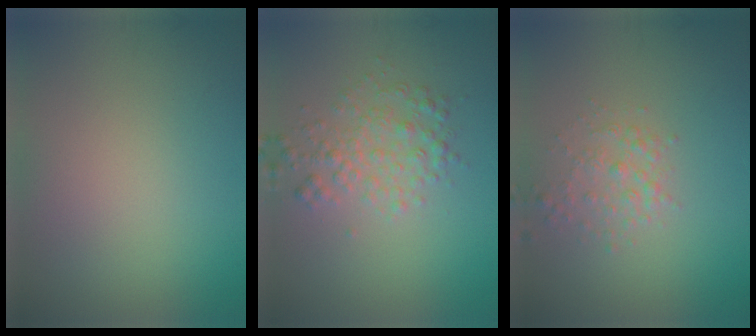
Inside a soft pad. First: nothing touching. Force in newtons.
{"total": 2.9, "press": 2.9, "slide": 0.0}
{"total": 1.9, "press": 1.9, "slide": 0.1}